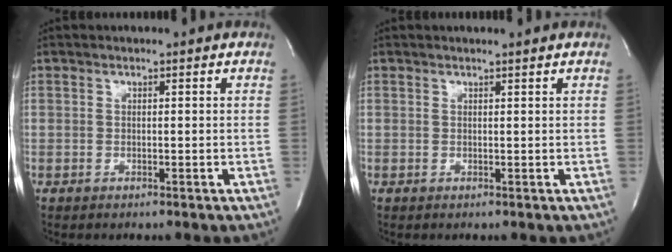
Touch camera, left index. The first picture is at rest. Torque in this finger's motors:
{"motor_torque": [0.14, -0.18, -0.07, 0.00]}